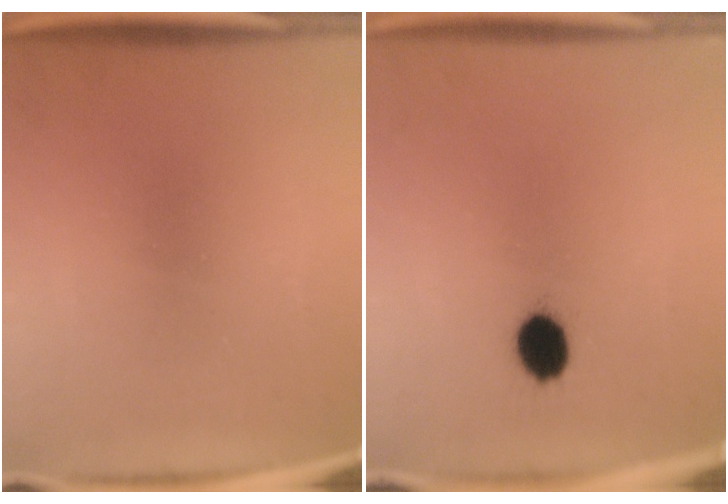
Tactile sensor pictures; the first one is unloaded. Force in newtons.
{"total": 5.7}